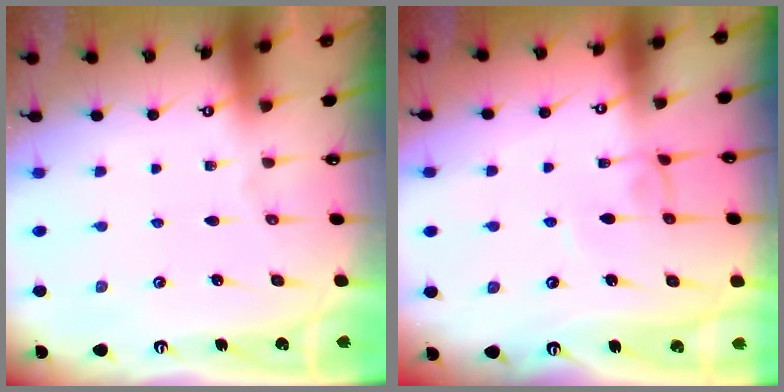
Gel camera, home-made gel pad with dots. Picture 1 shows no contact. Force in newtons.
{"total": 2.6, "press": 2.6, "slide": 0.1}